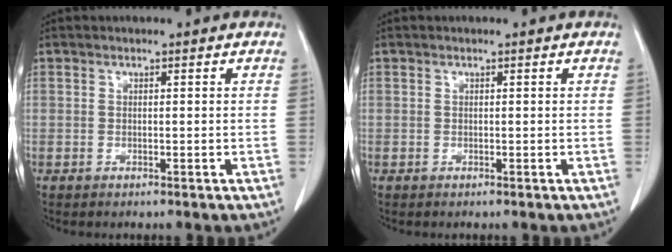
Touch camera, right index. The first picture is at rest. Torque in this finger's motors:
{"motor_torque": [0.03, 0.00, -0.01, 0.01]}